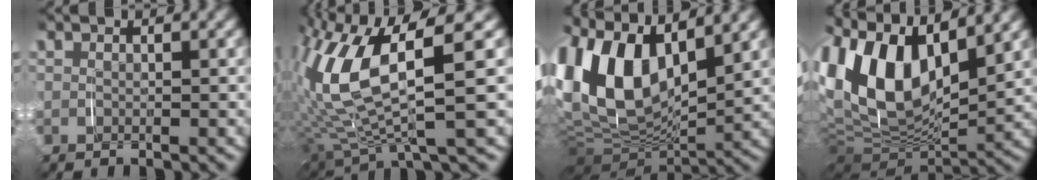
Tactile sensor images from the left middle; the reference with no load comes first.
{"total": 10.7, "force": [1.6, 5.4, 9.2], "torque": [-0.199, -0.008, 0.033]}
{"total": 14.8, "force": [2.7, 9.5, 10.9], "torque": [-0.236, -0.002, 0.047]}
{"total": 15.0, "force": [2.6, 9.4, 11.3], "torque": [-0.243, -0.005, 0.046]}